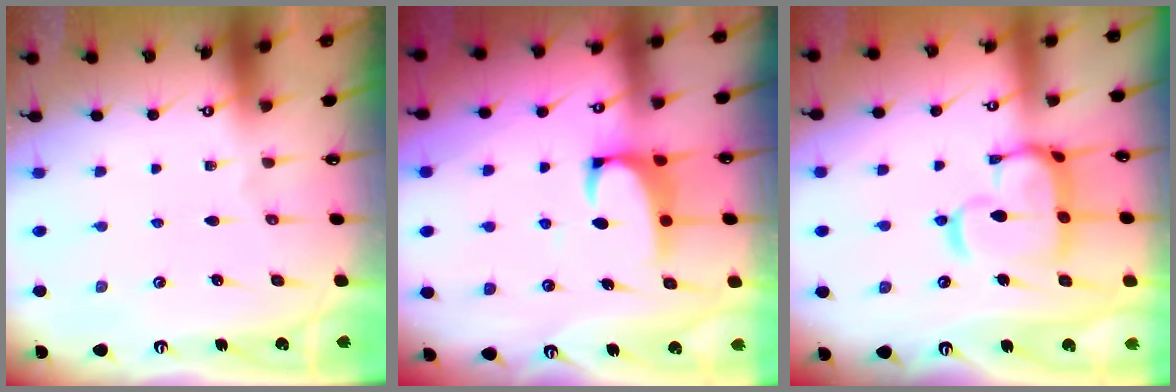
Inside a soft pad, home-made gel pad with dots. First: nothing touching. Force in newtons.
{"total": 2.2, "press": 2.0, "slide": 0.9}
{"total": 13.4, "press": 13.3, "slide": 1.4}